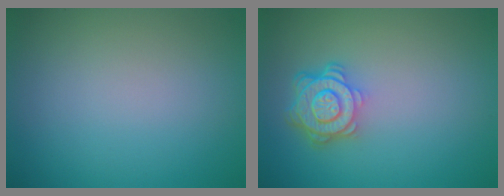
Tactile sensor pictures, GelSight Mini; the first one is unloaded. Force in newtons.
{"total": 4.5, "press": 3.5, "slide": 2.9}